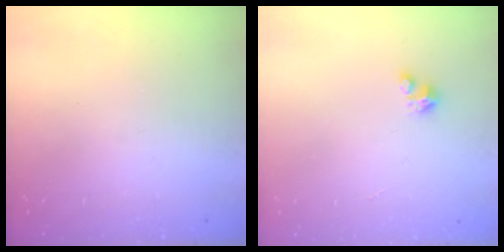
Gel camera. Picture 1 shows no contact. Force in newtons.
{"total": 3.1, "press": 3.1, "slide": 0.2}